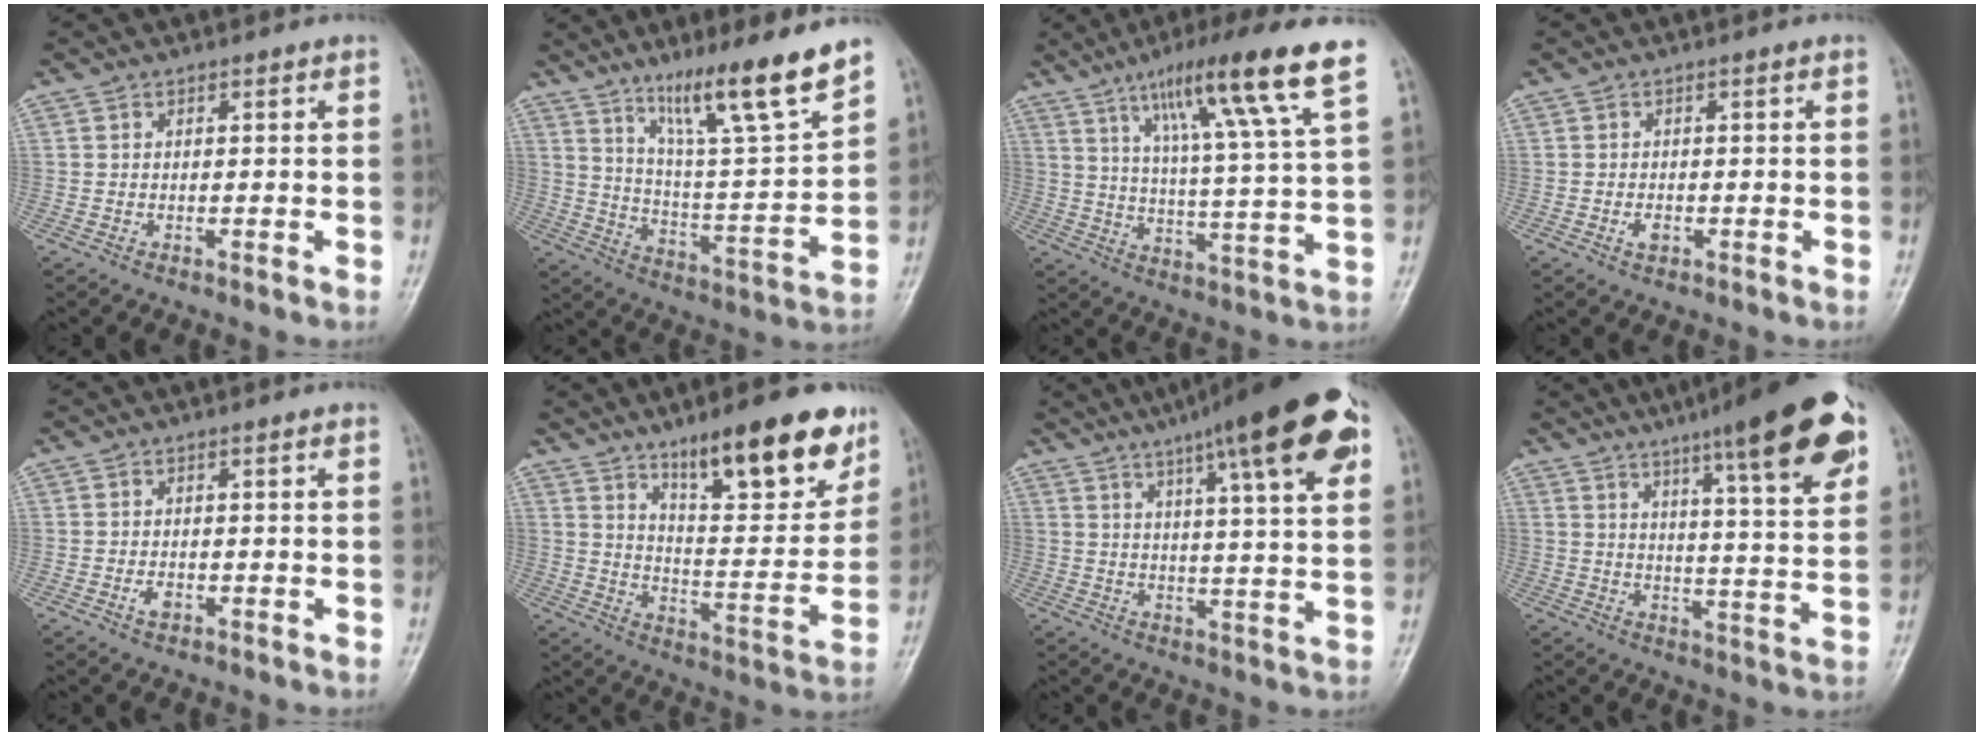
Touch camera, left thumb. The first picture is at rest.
{"total": 16.4, "force": [11.6, 1.2, 11.5], "torque": [-0.176, -0.072, 0.198]}
{"total": 17.3, "force": [10.1, 1.2, 14.1], "torque": [-0.218, -0.039, 0.157]}
{"total": 1.8, "force": [-0.6, 1.0, 1.3], "torque": [-0.021, 0.004, -0.010]}
{"total": 1.8, "force": [-0.7, 1.1, 1.3], "torque": [-0.022, 0.003, -0.011]}
{"total": 18.8, "force": [12.1, 5.5, 13.3], "torque": [-0.148, -0.066, 0.191]}
{"total": 20.6, "force": [10.5, 3.7, 17.3], "torque": [-0.240, -0.009, 0.148]}
{"total": 20.0, "force": [11.4, 3.1, 16.1], "torque": [-0.210, -0.036, 0.161]}